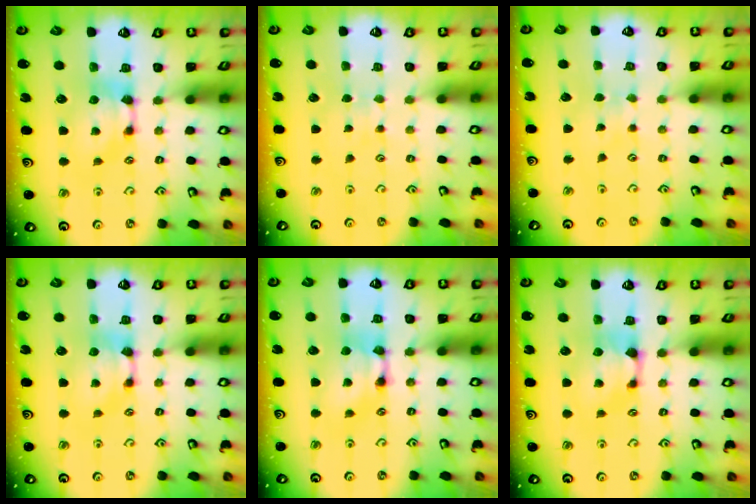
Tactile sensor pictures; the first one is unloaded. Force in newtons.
{"total": 3.7, "press": 3.7, "slide": 0.3}
{"total": 3.4, "press": 3.4, "slide": 0.5}
{"total": 0.0}
{"total": 1.8, "press": 1.8, "slide": 0.1}
{"total": 1.0, "press": 0.7, "slide": 0.6}